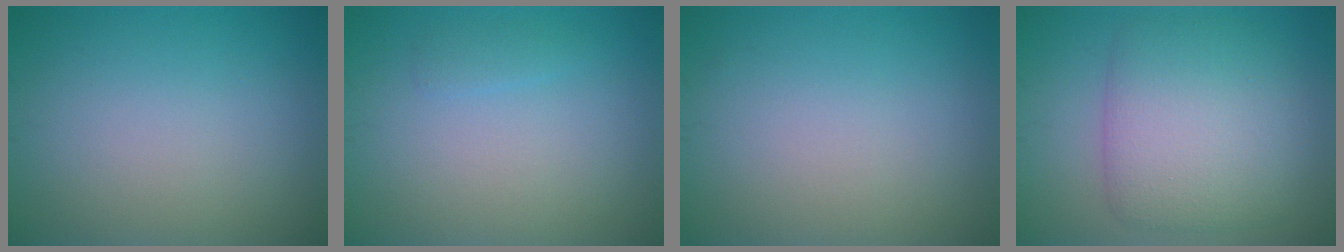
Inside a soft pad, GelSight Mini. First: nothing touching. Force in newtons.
{"total": 0.8, "press": 0.8, "slide": 0.0}
{"total": 0.0}
{"total": 7.2, "press": 7.1, "slide": 0.2}